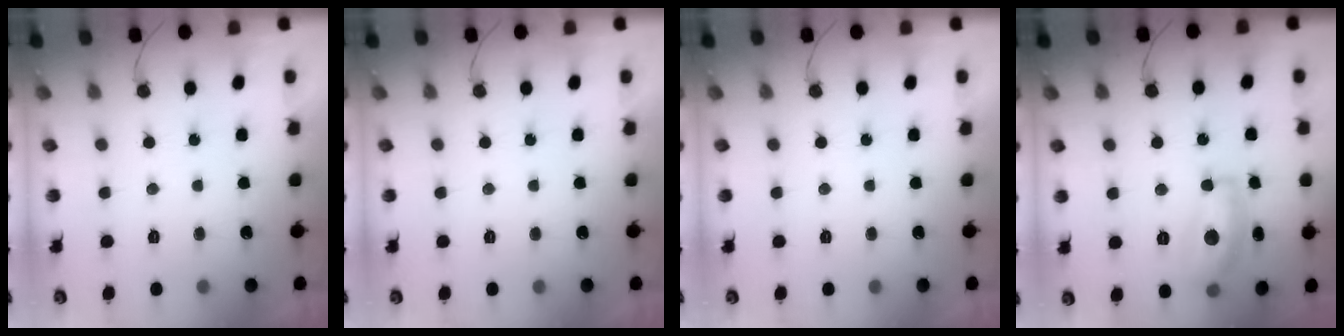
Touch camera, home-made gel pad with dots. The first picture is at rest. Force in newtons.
{"total": 0.0}
{"total": 0.0}
{"total": 14.0, "press": 14.0, "slide": 0.7}